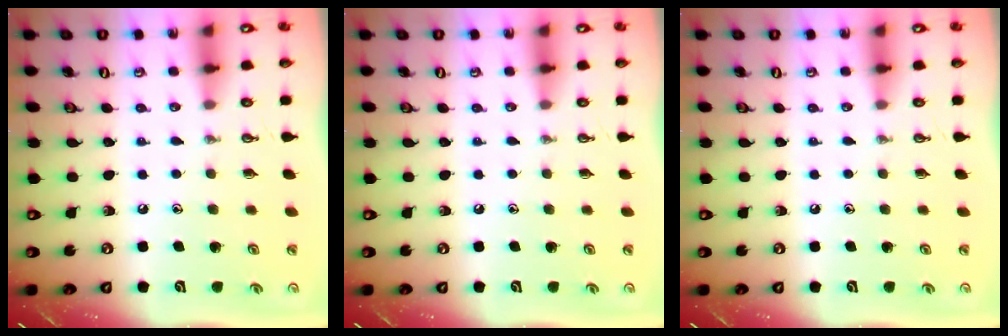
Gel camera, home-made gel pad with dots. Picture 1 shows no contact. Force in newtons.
{"total": 0.0}
{"total": 0.0}